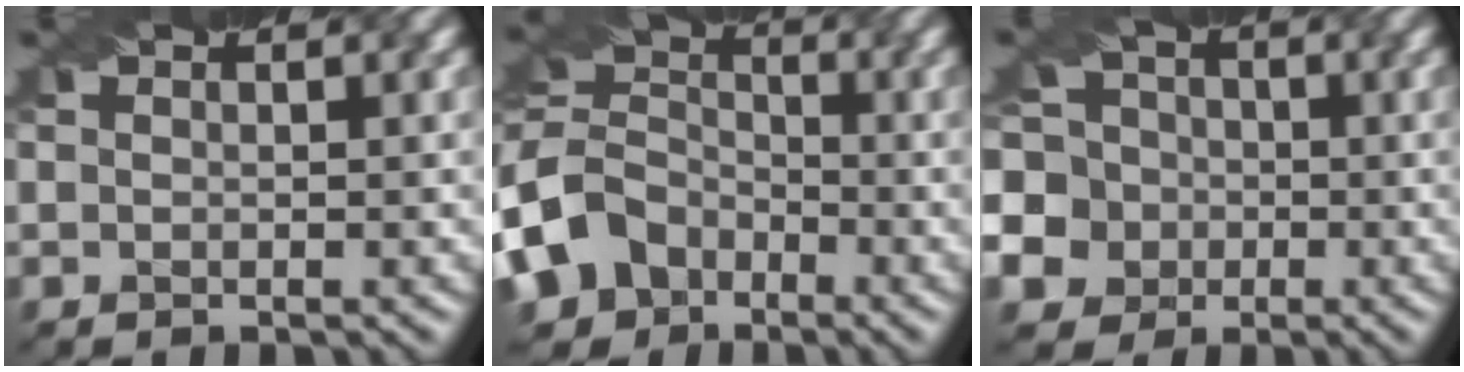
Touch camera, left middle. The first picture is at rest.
{"total": 8.2, "force": [-4.6, 5.9, 3.2], "torque": [-0.075, 0.016, -0.095]}
{"total": 9.6, "force": [-2.6, 8.6, 3.3], "torque": [-0.081, 0.011, -0.072]}